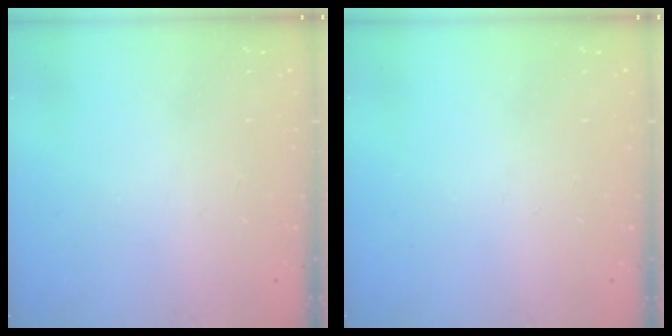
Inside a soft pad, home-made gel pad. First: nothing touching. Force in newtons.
{"total": 0.0}